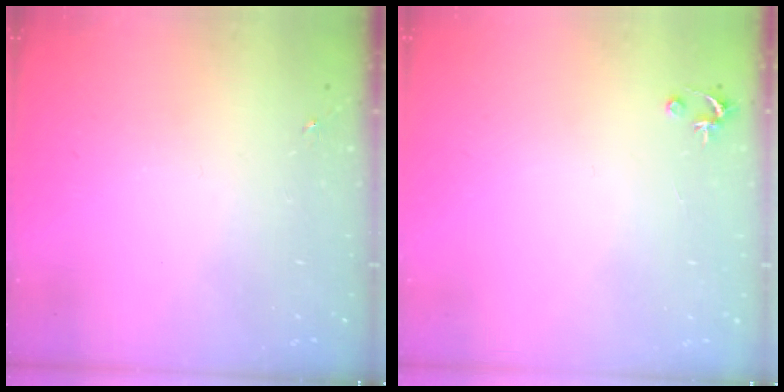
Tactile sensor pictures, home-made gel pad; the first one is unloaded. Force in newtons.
{"total": 2.5, "press": 2.5, "slide": 0.2}